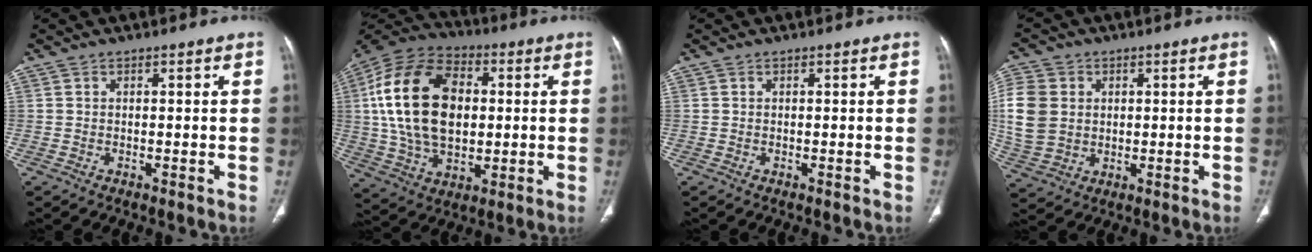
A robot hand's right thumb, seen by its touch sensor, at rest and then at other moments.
{"total": 23.6, "force": [2.6, 15.2, 17.9], "torque": [-0.326, 0.008, 0.048]}
{"total": 0.0}
{"total": 12.7, "force": [1.5, 10.4, 7.2], "torque": [-0.162, 0.001, 0.037]}